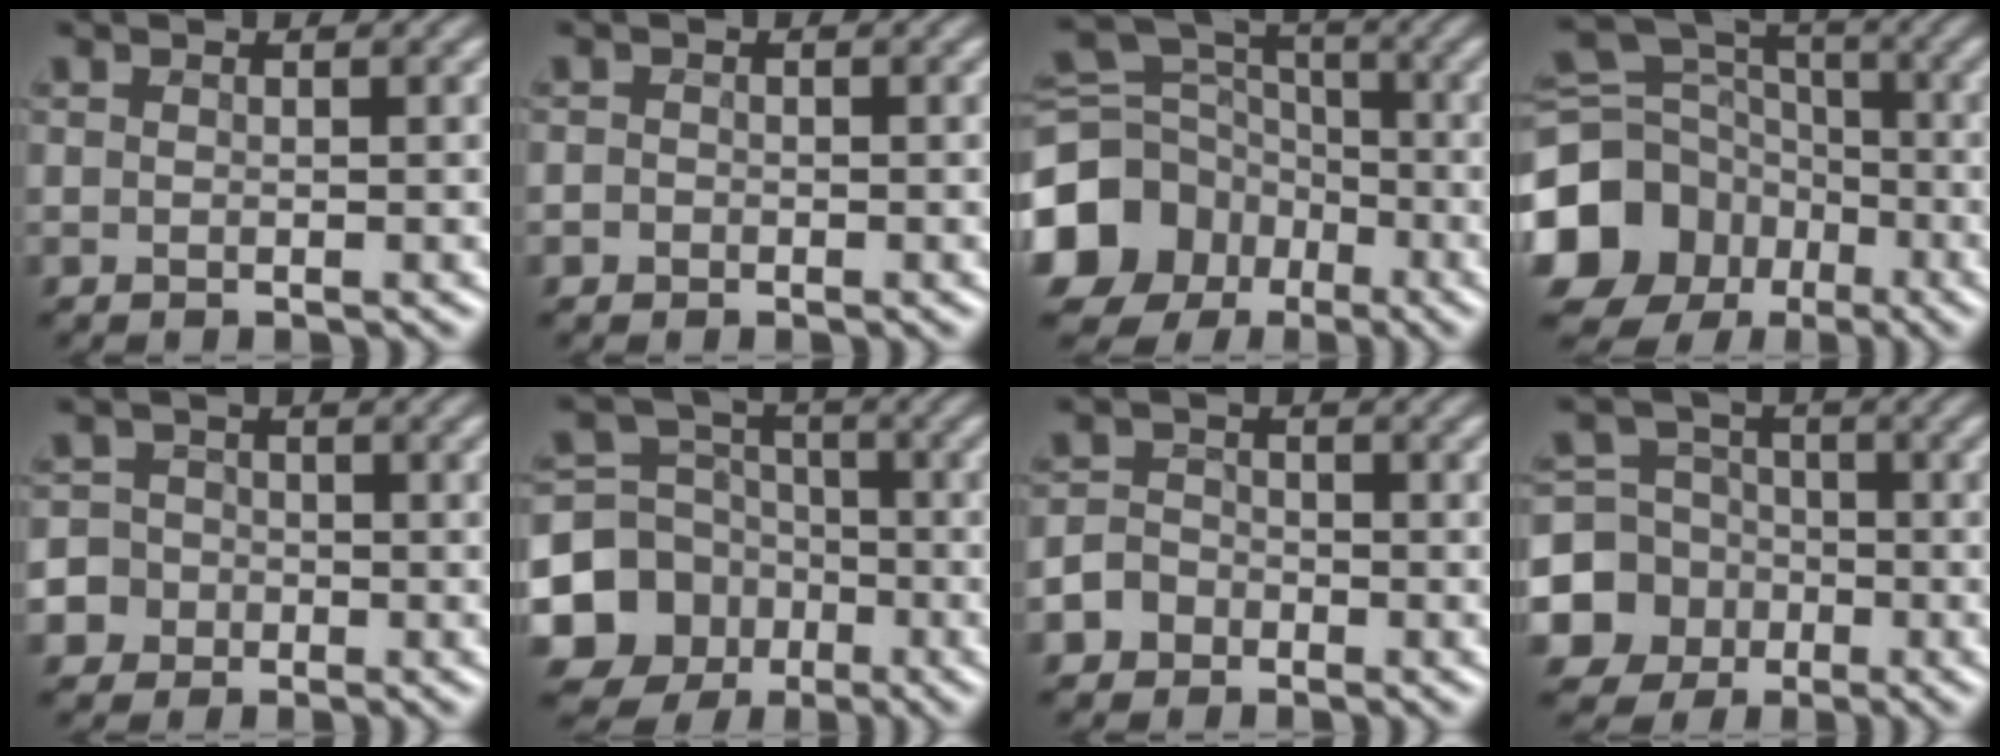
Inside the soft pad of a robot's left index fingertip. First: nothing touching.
{"total": 0.8, "force": [-0.4, 0.7, 0.1], "torque": [0.003, -0.004, -0.008]}
{"total": 13.5, "force": [-6.3, 11.1, 4.5], "torque": [-0.130, -0.034, -0.128]}
{"total": 14.9, "force": [-6.6, 12.3, 5.1], "torque": [-0.142, -0.042, -0.133]}
{"total": 6.1, "force": [-2.8, 5.3, 1.0], "torque": [-0.013, -0.003, -0.073]}
{"total": 10.8, "force": [-4.4, 9.5, 2.7], "torque": [-0.076, -0.029, -0.103]}
{"total": 2.8, "force": [-1.7, 2.2, 0.5], "torque": [0.009, 0.001, -0.039]}
{"total": 9.2, "force": [-3.2, 8.5, 1.7], "torque": [-0.045, -0.013, -0.082]}